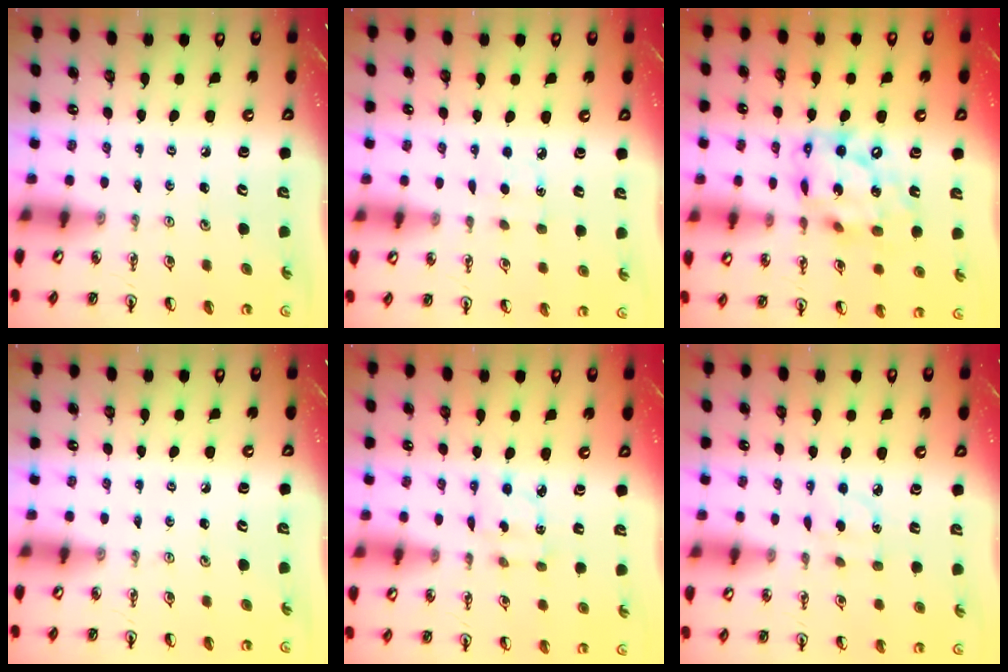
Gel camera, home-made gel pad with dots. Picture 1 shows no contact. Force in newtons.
{"total": 2.9, "press": 2.9, "slide": 0.3}
{"total": 16.6, "press": 16.6, "slide": 1.5}
{"total": 0.0}
{"total": 2.7, "press": 2.7, "slide": 0.2}
{"total": 5.2, "press": 5.2, "slide": 0.5}